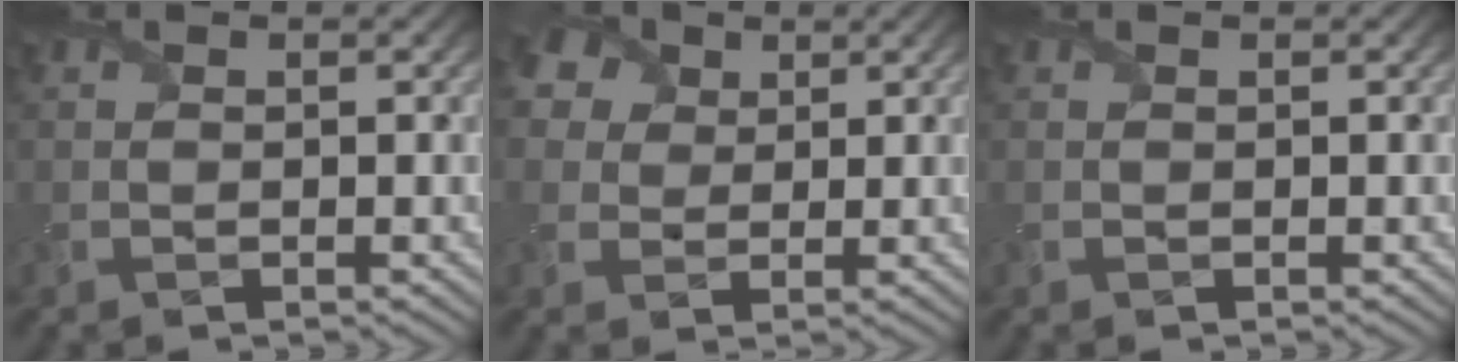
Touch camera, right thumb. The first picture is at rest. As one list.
[{"total": 7.3, "force": [3.6, 5.3, 3.5], "torque": [-0.109, 0.025, 0.050]}, {"total": 0.0}]